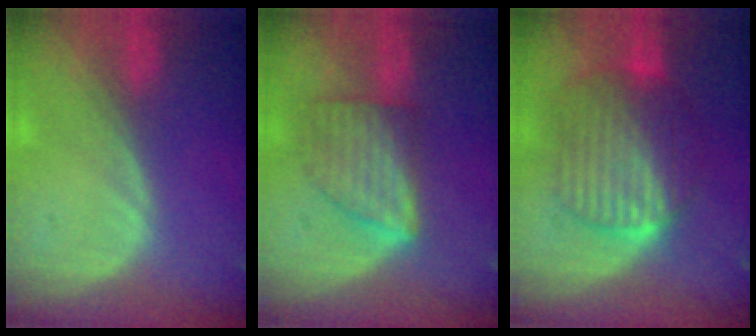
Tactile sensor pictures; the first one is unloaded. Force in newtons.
{"total": 6.4, "press": 6.4, "slide": 0.1}
{"total": 9.9, "press": 9.8, "slide": 1.0}